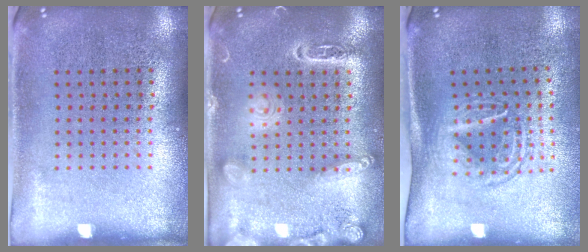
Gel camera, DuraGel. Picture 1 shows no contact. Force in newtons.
{"total": 1.9, "press": 1.8, "slide": 0.4}
{"total": 1.6, "press": 1.2, "slide": 1.1}